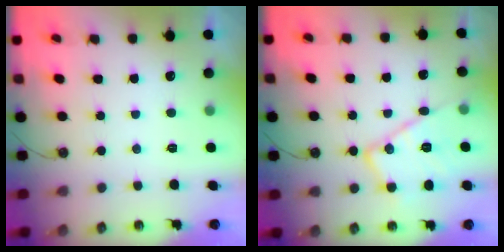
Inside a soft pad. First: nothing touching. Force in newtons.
{"total": 16.2, "press": 16.2, "slide": 1.1}